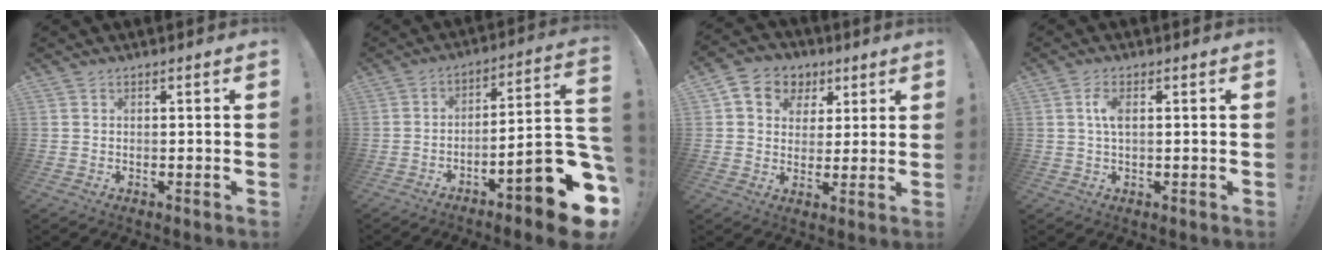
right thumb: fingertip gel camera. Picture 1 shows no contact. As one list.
[{"total": 15.1, "force": [-8.1, 2.7, 12.4], "torque": [-0.140, 0.031, -0.131]}, {"total": 9.1, "force": [3.1, 7.9, 3.2], "torque": [-0.050, -0.009, 0.065]}, {"total": 4.1, "force": [0.8, 1.7, 3.6], "torque": [-0.074, 0.002, 0.009]}]